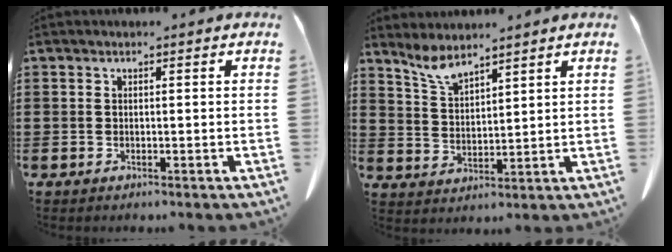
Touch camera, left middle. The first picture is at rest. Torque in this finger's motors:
{"motor_torque": [0.01, 0.01, 0.07, 0.05]}